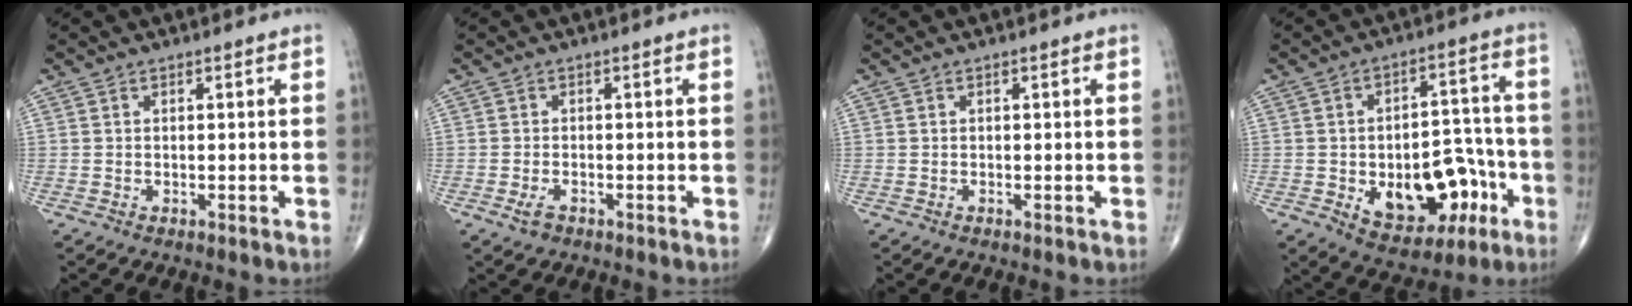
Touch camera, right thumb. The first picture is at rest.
{"total": 2.1, "force": [-1.1, 1.3, 1.3], "torque": [-0.027, 0.003, -0.018]}
{"total": 0.0}
{"total": 16.7, "force": [-5.0, 10.3, 12.2], "torque": [-0.124, 0.043, -0.060]}